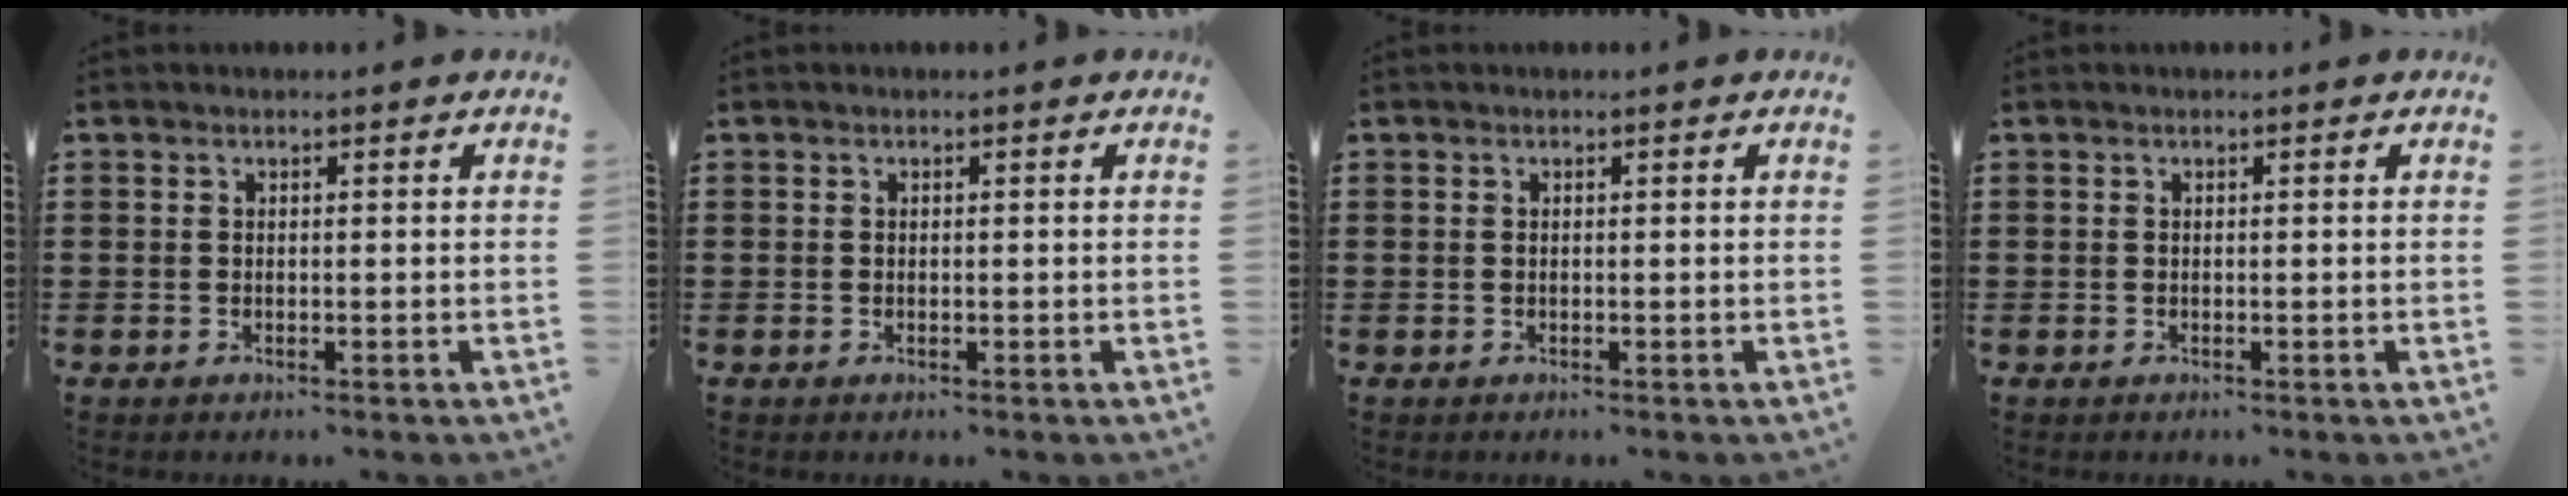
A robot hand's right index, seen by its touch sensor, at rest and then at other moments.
{"total": 0.0}
{"total": 0.0}
{"total": 0.0}